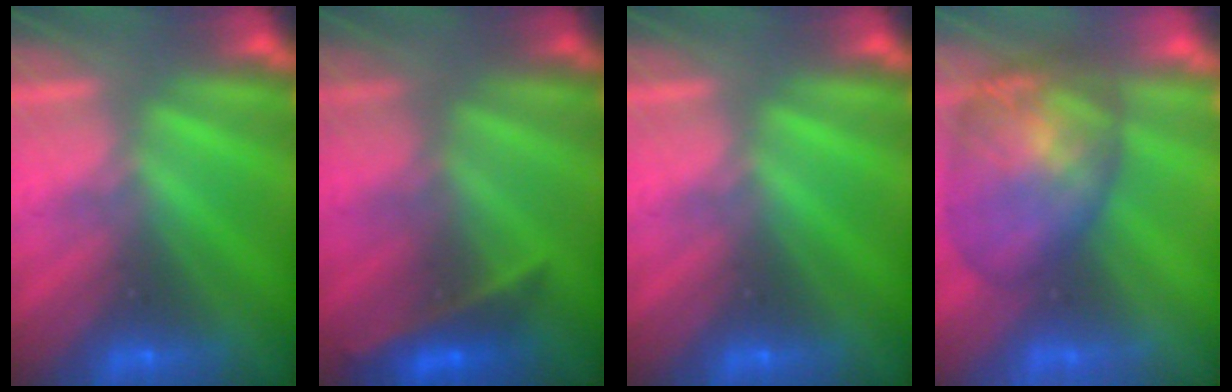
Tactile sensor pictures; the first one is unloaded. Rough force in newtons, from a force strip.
{"total": 2.4}
{"total": 0.0}
{"total": 7.6}